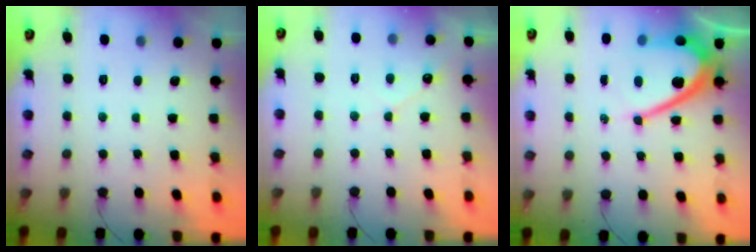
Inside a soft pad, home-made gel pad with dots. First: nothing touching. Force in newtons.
{"total": 3.4, "press": 3.4, "slide": 0.1}
{"total": 13.2, "press": 13.2, "slide": 1.0}